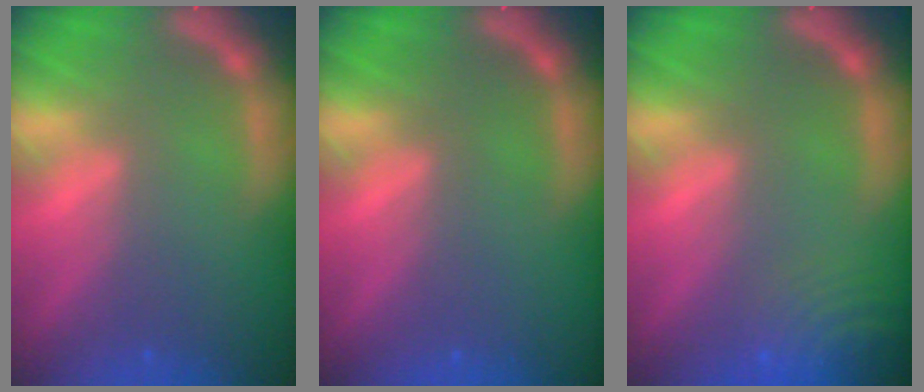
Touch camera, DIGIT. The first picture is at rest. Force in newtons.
{"total": 0.0}
{"total": 8.5}